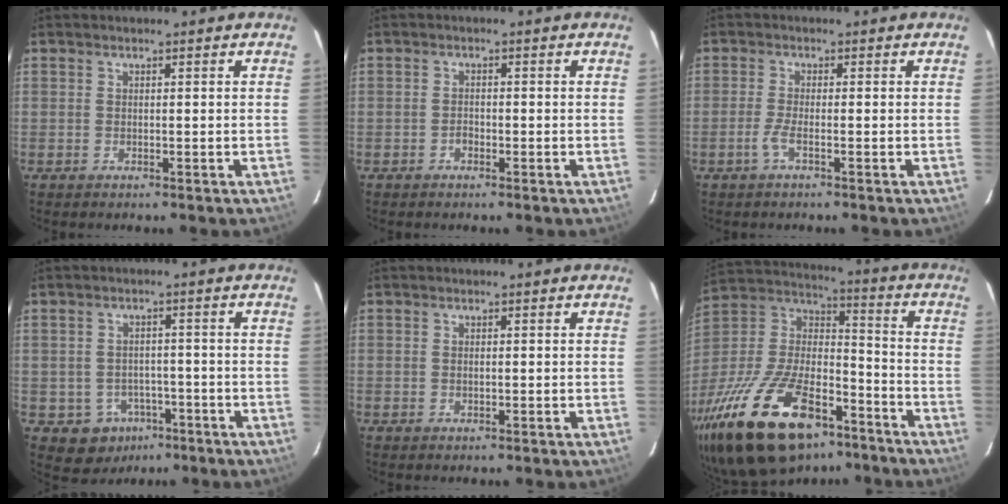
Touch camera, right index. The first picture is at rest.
{"total": 1.2, "force": [-0.7, 0.8, 0.5], "torque": [-0.010, 0.004, -0.012]}
{"total": 2.4, "force": [-1.2, 0.0, 2.1], "torque": [-0.048, -0.003, -0.028]}
{"total": 6.6, "force": [-3.4, 5.6, 1.0], "torque": [-0.029, 0.026, -0.032]}
{"total": 0.8, "force": [0.0, 0.4, 0.7], "torque": [-0.013, 0.002, 0.000]}
{"total": 32.3, "force": [-20.2, 14.7, 20.5], "torque": [-0.422, -0.020, -0.325]}